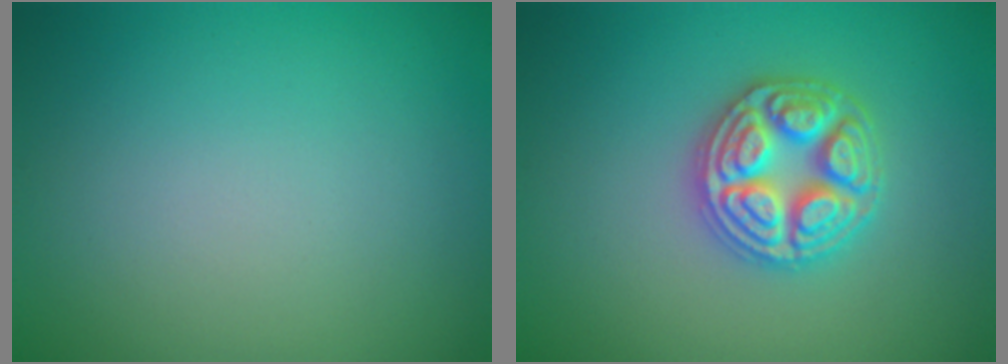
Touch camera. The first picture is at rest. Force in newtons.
{"total": 4.6, "press": 4.5, "slide": 0.6}